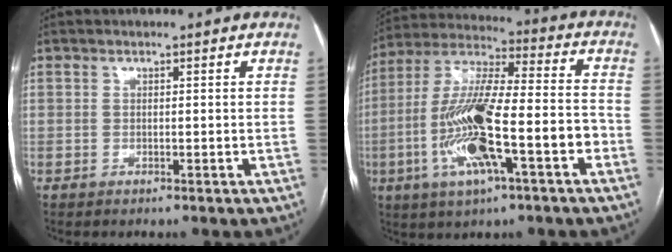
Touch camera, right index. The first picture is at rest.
{"total": 15.1, "force": [-5.1, 1.2, 14.2], "torque": [-0.280, 0.005, -0.098]}